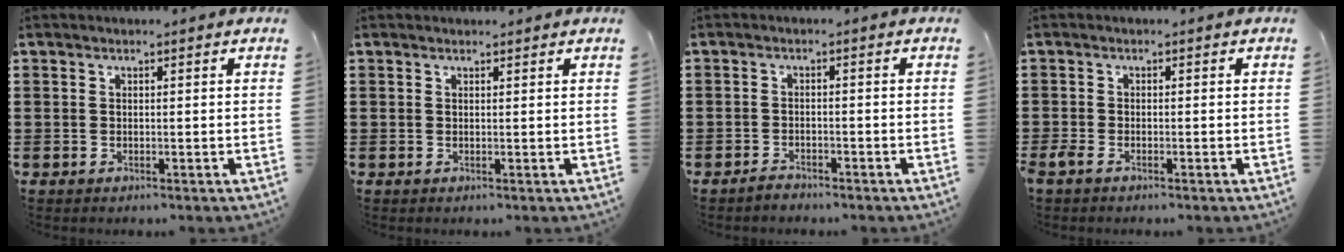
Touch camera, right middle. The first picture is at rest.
{"total": 0.5, "force": [0.5, 0.2, 0.0], "torque": [0.006, -0.003, 0.007]}
{"total": 1.4, "force": [-1.4, 0.3, 0.2], "torque": [-0.007, 0.002, -0.029]}
{"total": 1.2, "force": [-0.8, 0.4, 0.8], "torque": [-0.031, -0.008, -0.020]}